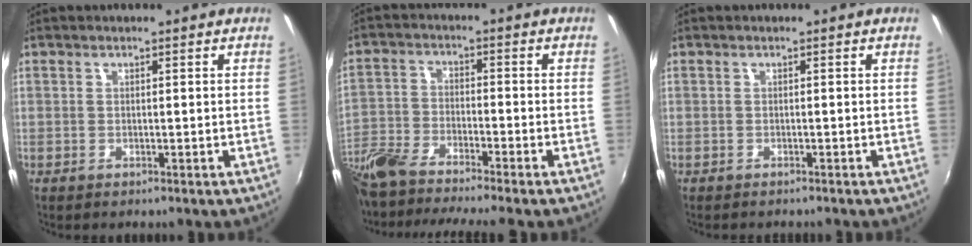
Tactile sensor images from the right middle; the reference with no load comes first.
{"total": 13.6, "force": [-11.8, 1.3, 6.7], "torque": [-0.163, -0.034, -0.224]}
{"total": 1.5, "force": [-1.4, 0.2, 0.5], "torque": [-0.014, -0.007, -0.019]}